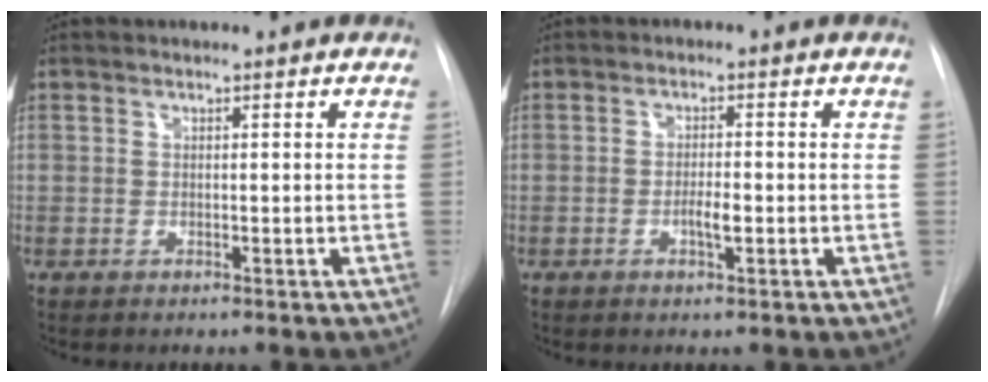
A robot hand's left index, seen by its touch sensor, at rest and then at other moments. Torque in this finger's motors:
{"motor_torque": [0.18, 0.04, 0.04, 0.01]}